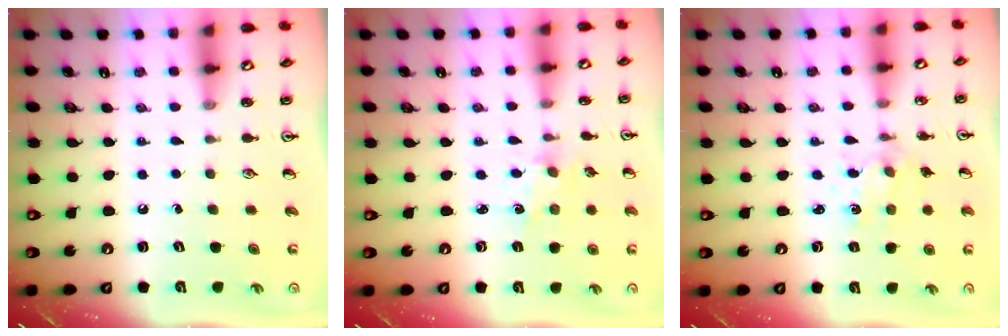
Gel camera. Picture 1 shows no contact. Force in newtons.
{"total": 1.2, "press": 1.1, "slide": 0.2}
{"total": 2.0, "press": 2.0, "slide": 0.2}